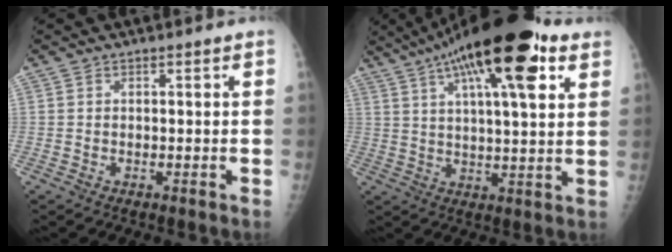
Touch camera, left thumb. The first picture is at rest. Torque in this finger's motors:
{"motor_torque": [2.35, -0.64, 2.50, -0.26, 0.45]}